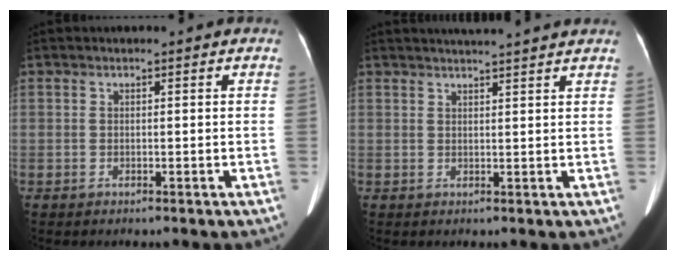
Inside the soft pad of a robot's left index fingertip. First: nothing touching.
{"total": 8.3, "force": [7.6, -0.6, 3.2], "torque": [-0.046, 0.022, 0.089]}